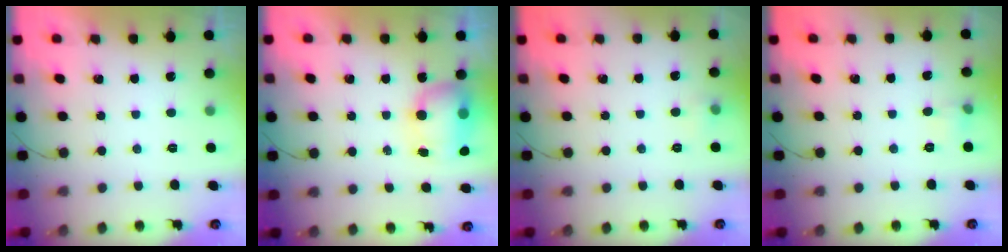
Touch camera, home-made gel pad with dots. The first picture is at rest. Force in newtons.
{"total": 7.8, "press": 7.7, "slide": 1.3}
{"total": 3.6, "press": 3.5, "slide": 0.9}
{"total": 3.9, "press": 3.8, "slide": 1.2}